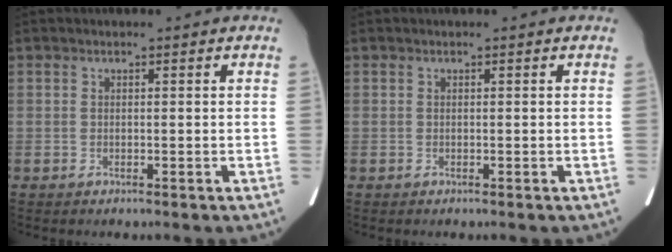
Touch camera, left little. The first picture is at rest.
{"total": 0.0}